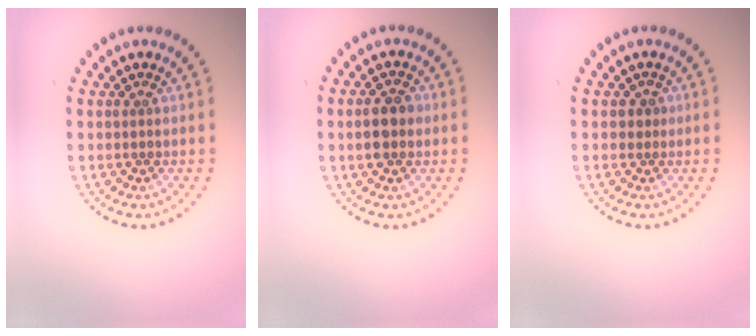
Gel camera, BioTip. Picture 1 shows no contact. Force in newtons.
{"total": 2.6, "press": 2.6, "slide": 0.2}
{"total": 0.7, "press": 0.4, "slide": 0.6}